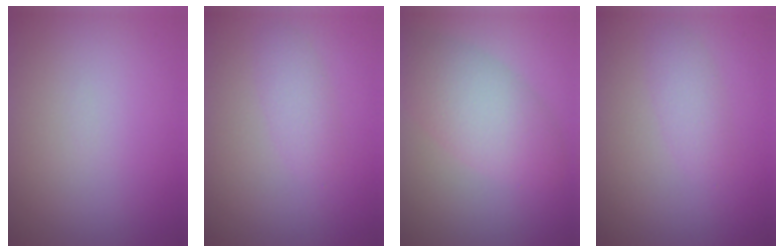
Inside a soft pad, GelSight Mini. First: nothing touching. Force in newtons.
{"total": 1.7, "press": 1.7, "slide": 0.0}
{"total": 4.9, "press": 4.9, "slide": 0.1}
{"total": 1.7, "press": 1.7, "slide": 0.0}